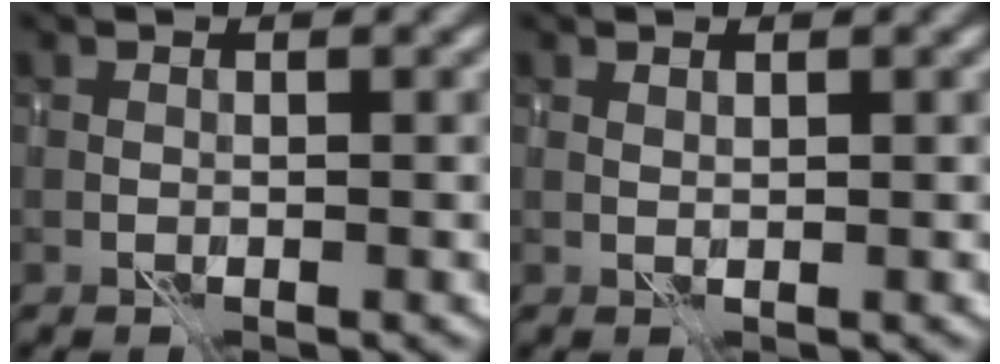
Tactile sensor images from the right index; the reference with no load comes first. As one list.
[{"total": 0.7, "force": [0.7, -0.1, 0.1], "torque": [-0.004, 0.001, 0.014]}]